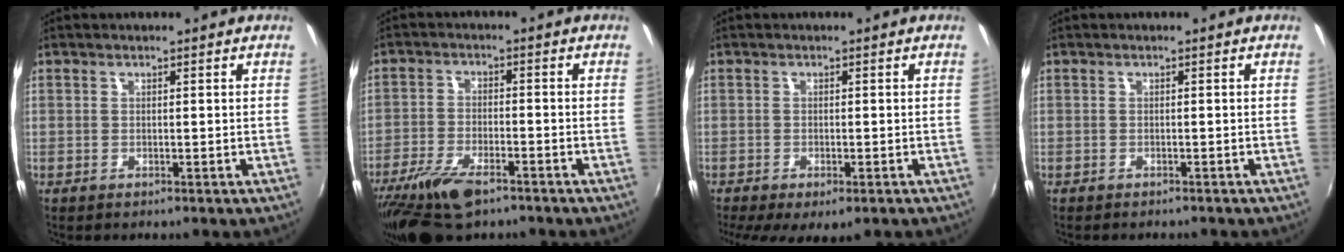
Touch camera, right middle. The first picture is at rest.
{"total": 11.5, "force": [-7.9, 4.2, 7.2], "torque": [-0.164, -0.028, -0.149]}
{"total": 6.1, "force": [-3.7, 2.1, 4.4], "torque": [-0.091, -0.031, -0.054]}
{"total": 1.1, "force": [-1.0, 0.2, 0.3], "torque": [-0.009, -0.007, -0.013]}